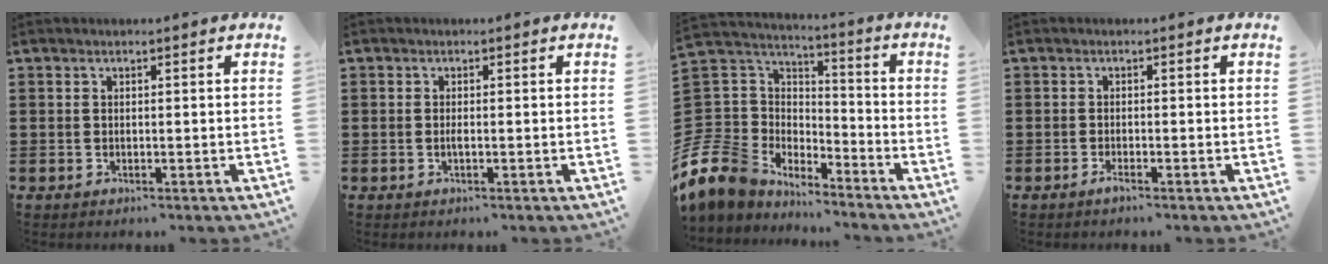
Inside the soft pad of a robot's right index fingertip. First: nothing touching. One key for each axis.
{"total": 0.8, "fx": -0.3, "fy": 0.1, "fz": 0.7, "tx": -0.014, "ty": -0.005, "tz": -0.004}
{"total": 9.9, "fx": -6.6, "fy": 7.2, "fz": 1.8, "tx": -0.093, "ty": -0.005, "tz": -0.131}
{"total": 1.2, "fx": -0.9, "fy": -0.1, "fz": 0.7, "tx": -0.015, "ty": -0.010, "tz": -0.015}